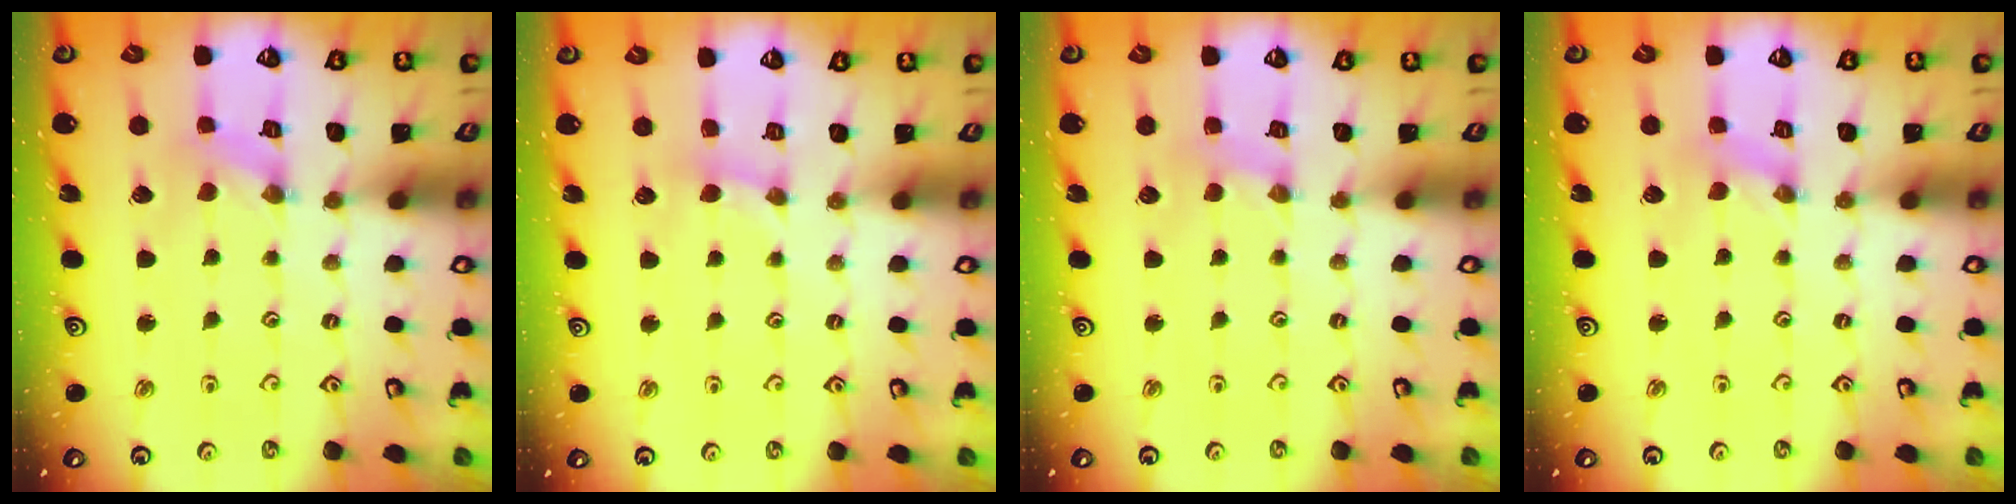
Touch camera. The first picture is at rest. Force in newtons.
{"total": 1.9, "press": 1.8, "slide": 0.4}
{"total": 1.1, "press": 1.0, "slide": 0.3}
{"total": 0.0}